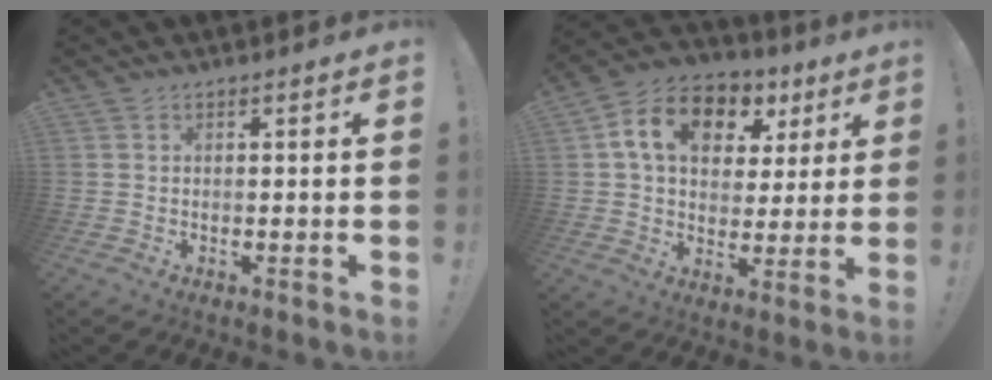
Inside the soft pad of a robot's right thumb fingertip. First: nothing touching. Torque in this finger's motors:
{"motor_torque": [1.55, 1.56, 0.26, 0.26, 0.16]}